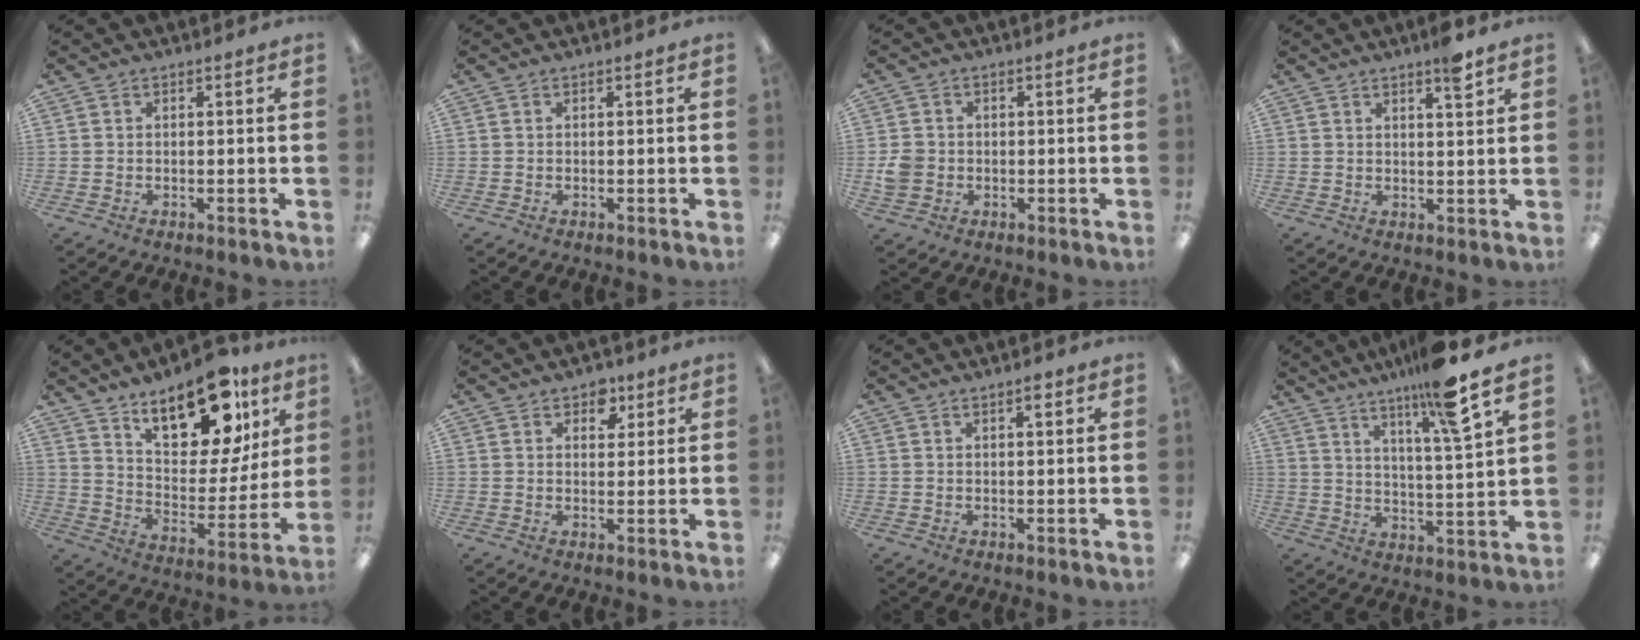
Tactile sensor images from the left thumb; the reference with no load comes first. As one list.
[{"total": 0.0}, {"total": 3.9, "force": [-0.5, 3.7, 1.3], "torque": [-0.016, 0.005, -0.008]}, {"total": 4.7, "force": [3.5, 0.6, 3.1], "torque": [-0.046, -0.018, 0.056]}, {"total": 20.9, "force": [14.2, 9.4, 12.1], "torque": [-0.176, -0.083, 0.241]}, {"total": 4.9, "force": [3.1, 3.1, 2.0], "torque": [-0.008, -0.014, 0.049]}, {"total": 1.9, "force": [1.4, 0.5, 1.3], "torque": [-0.019, -0.001, 0.021]}, {"total": 12.7, "force": [9.5, 0.2, 8.4], "torque": [-0.148, -0.048, 0.150]}]